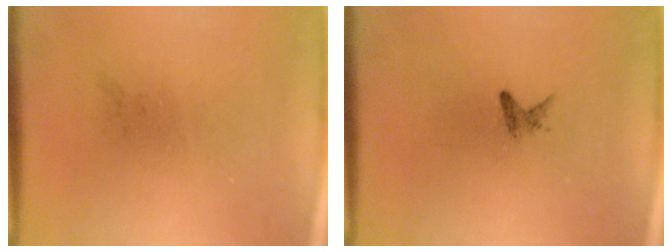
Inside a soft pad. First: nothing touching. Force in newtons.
{"total": 0.9}